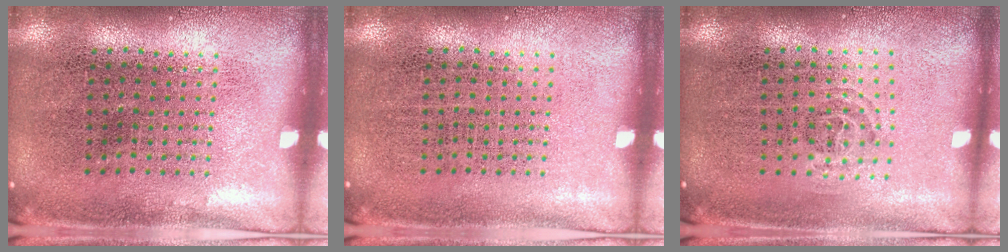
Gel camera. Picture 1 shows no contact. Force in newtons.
{"total": 0.0}
{"total": 0.8, "press": 0.5, "slide": 0.7}